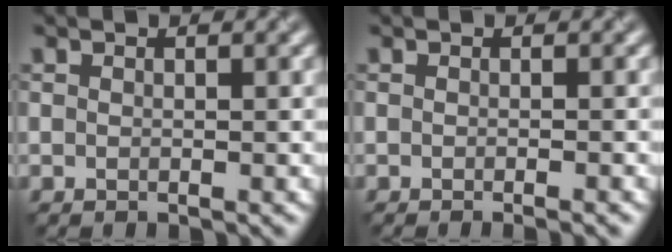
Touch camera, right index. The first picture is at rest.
{"total": 1.7, "force": [-0.7, 0.7, 1.4], "torque": [-0.002, 0.002, -0.016]}